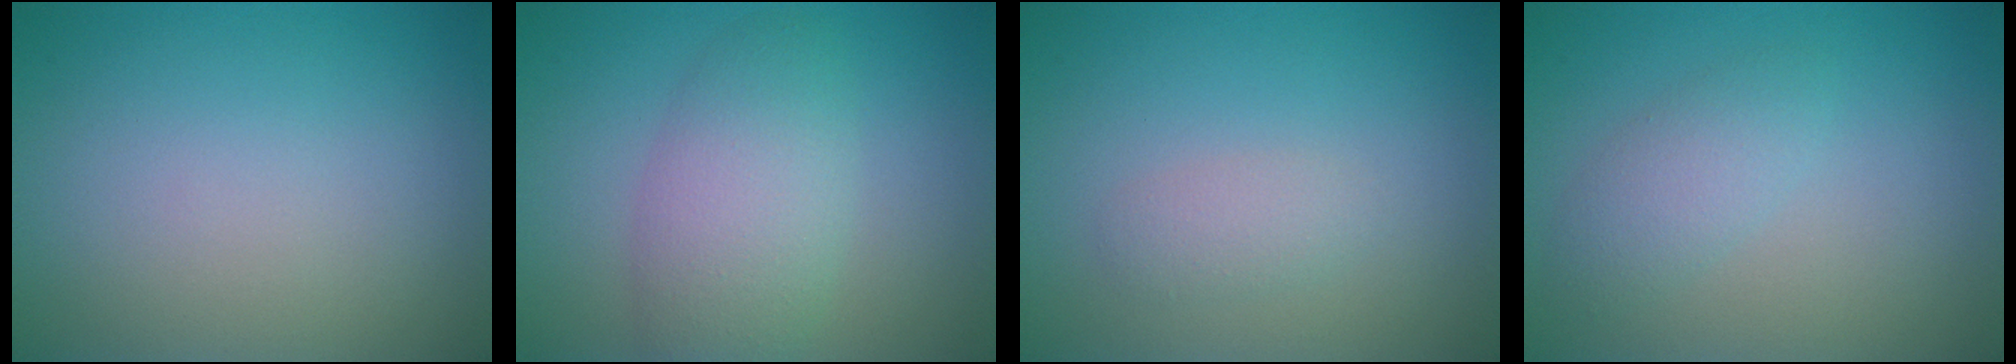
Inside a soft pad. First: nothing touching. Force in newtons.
{"total": 4.9, "press": 4.9, "slide": 0.2}
{"total": 1.4, "press": 1.4, "slide": 0.1}
{"total": 2.2, "press": 2.2, "slide": 0.1}